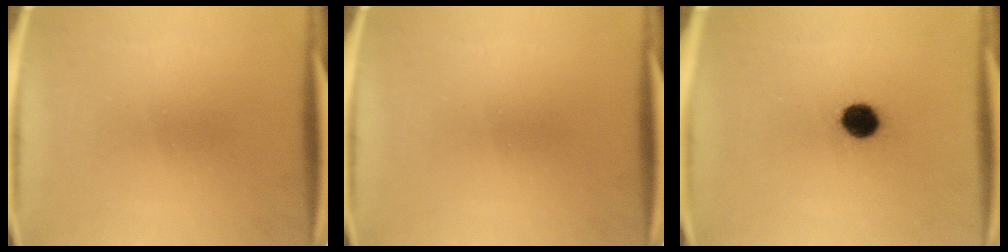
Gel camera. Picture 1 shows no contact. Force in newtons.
{"total": 0.0}
{"total": 6.7}